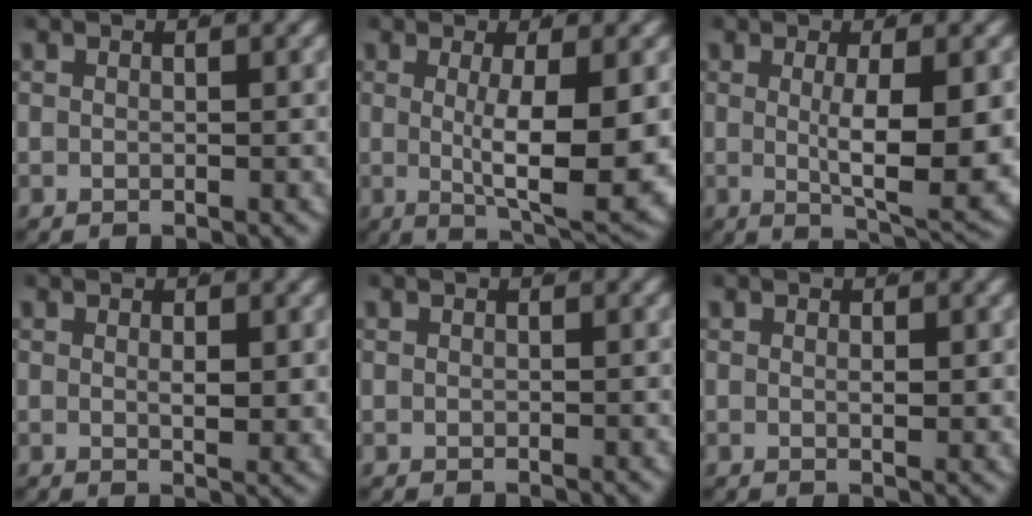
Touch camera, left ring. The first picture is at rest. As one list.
[{"total": 8.8, "force": [-0.2, 1.9, 8.6], "torque": [-0.117, -0.019, 0.012]}, {"total": 7.1, "force": [-0.4, 1.3, 7.0], "torque": [-0.097, -0.019, 0.006]}, {"total": 1.6, "force": [0.4, -0.1, 1.5], "torque": [-0.024, -0.012, 0.010]}, {"total": 0.0}, {"total": 0.9, "force": [0.2, -0.1, 0.9], "torque": [-0.014, -0.008, 0.005]}]